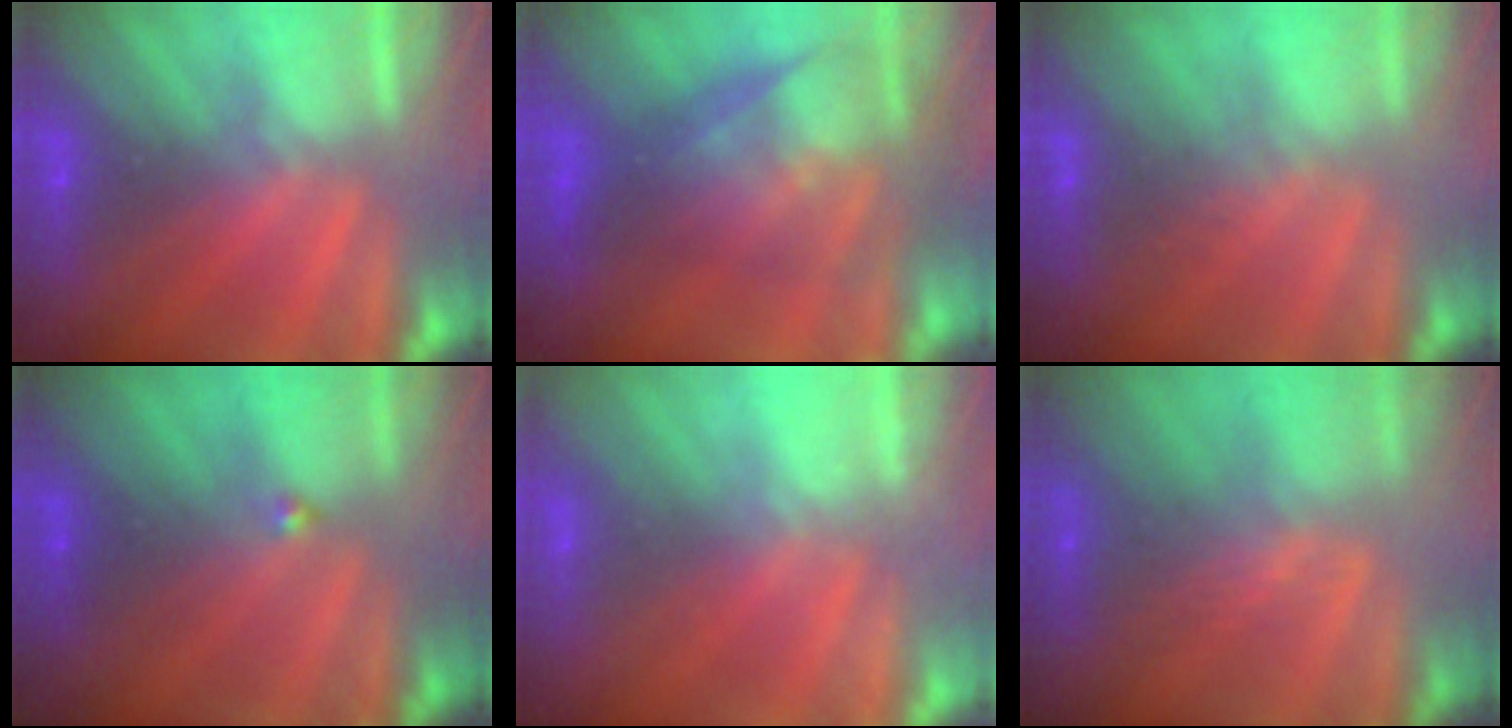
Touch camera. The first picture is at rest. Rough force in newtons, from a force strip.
{"total": 7.1}
{"total": 1.2}
{"total": 1.9}
{"total": 2.2}
{"total": 2.4}